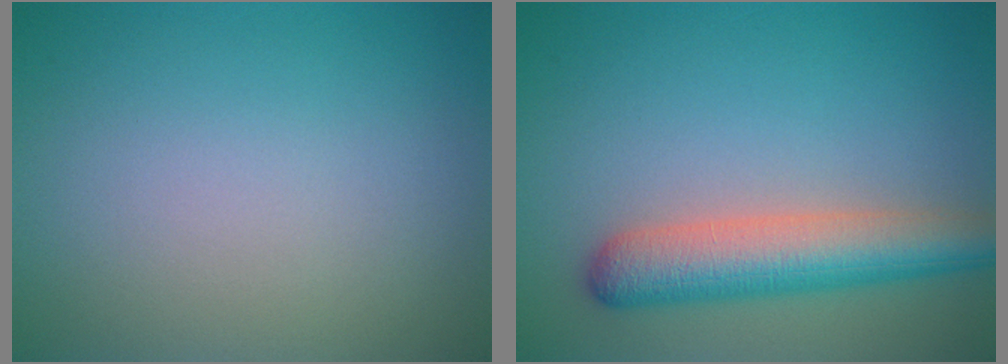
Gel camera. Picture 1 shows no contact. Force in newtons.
{"total": 6.0, "press": 6.0, "slide": 0.2}